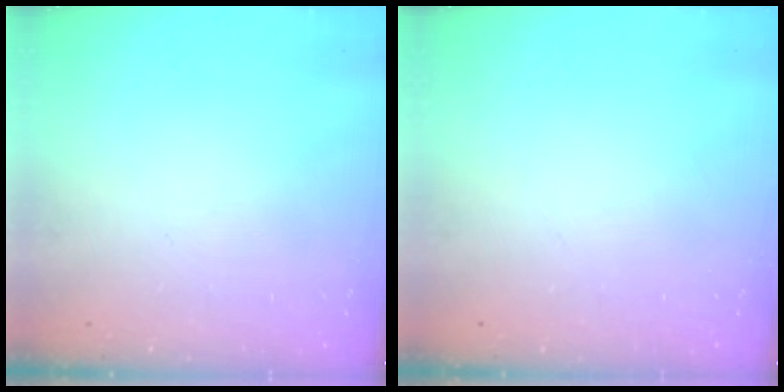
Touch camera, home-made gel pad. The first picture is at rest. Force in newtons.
{"total": 0.0}